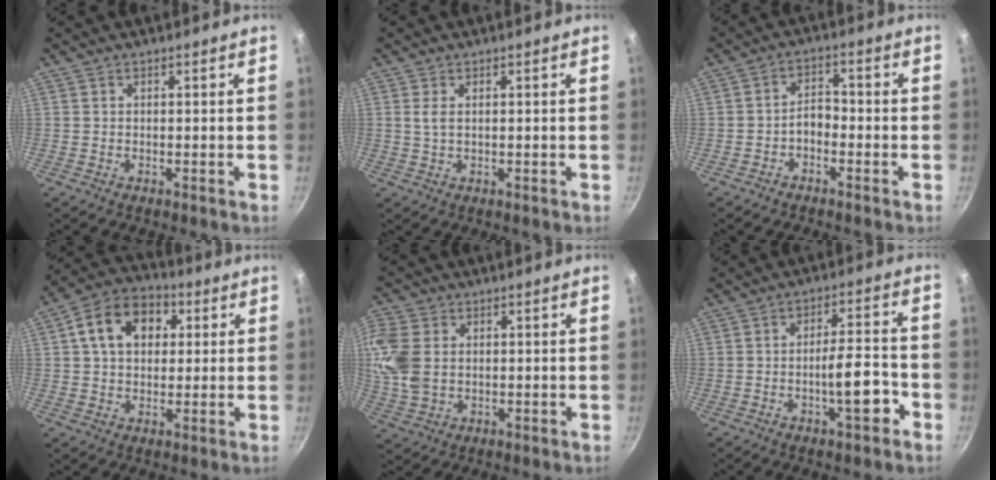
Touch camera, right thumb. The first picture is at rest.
{"total": 2.2, "force": [0.5, 1.1, 1.8], "torque": [-0.032, -0.003, 0.011]}
{"total": 3.6, "force": [-1.9, 2.1, 2.2], "torque": [-0.027, 0.028, -0.037]}
{"total": 13.0, "force": [3.4, 9.4, 8.3], "torque": [-0.113, 0.019, 0.041]}
{"total": 9.4, "force": [1.2, 7.0, 6.2], "torque": [-0.126, -0.004, 0.023]}
{"total": 8.6, "force": [-3.5, 2.4, 7.5], "torque": [-0.097, 0.031, -0.053]}